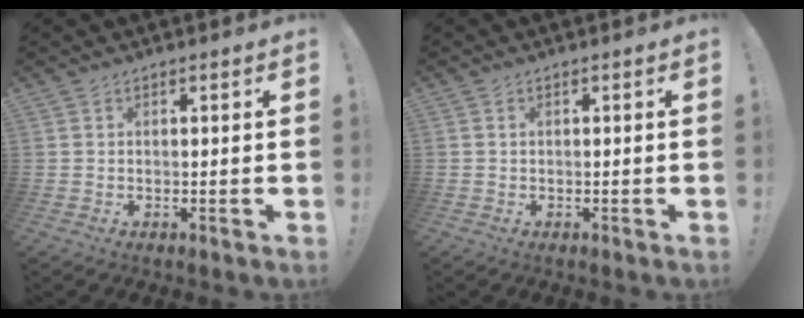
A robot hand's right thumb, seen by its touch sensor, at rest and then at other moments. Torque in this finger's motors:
{"motor_torque": [0.70, -1.86, -0.30, -0.35, -0.01]}